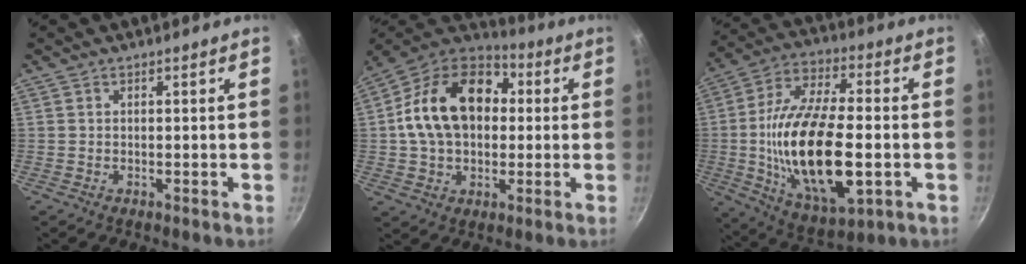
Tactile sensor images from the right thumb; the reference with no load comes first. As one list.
[{"total": 20.5, "force": [2.3, 14.6, 14.3], "torque": [-0.225, 0.038, 0.024]}, {"total": 24.4, "force": [-3.3, 10.9, 21.6], "torque": [-0.398, 0.013, -0.055]}]